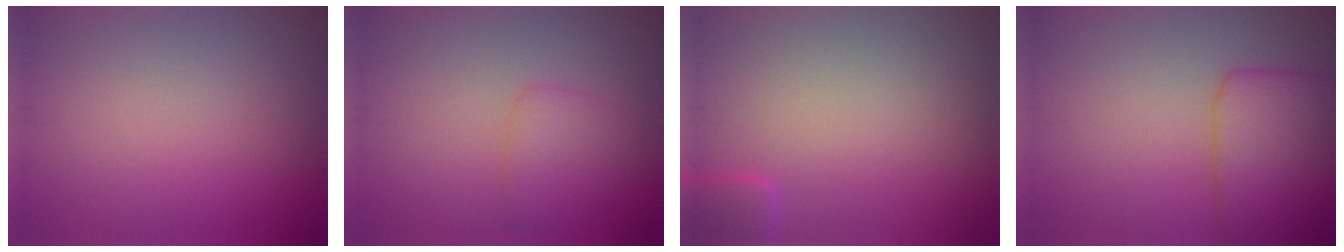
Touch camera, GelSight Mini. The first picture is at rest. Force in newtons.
{"total": 2.5, "press": 2.5, "slide": 0.1}
{"total": 1.9, "press": 1.9, "slide": 0.2}
{"total": 6.0, "press": 6.0, "slide": 0.3}